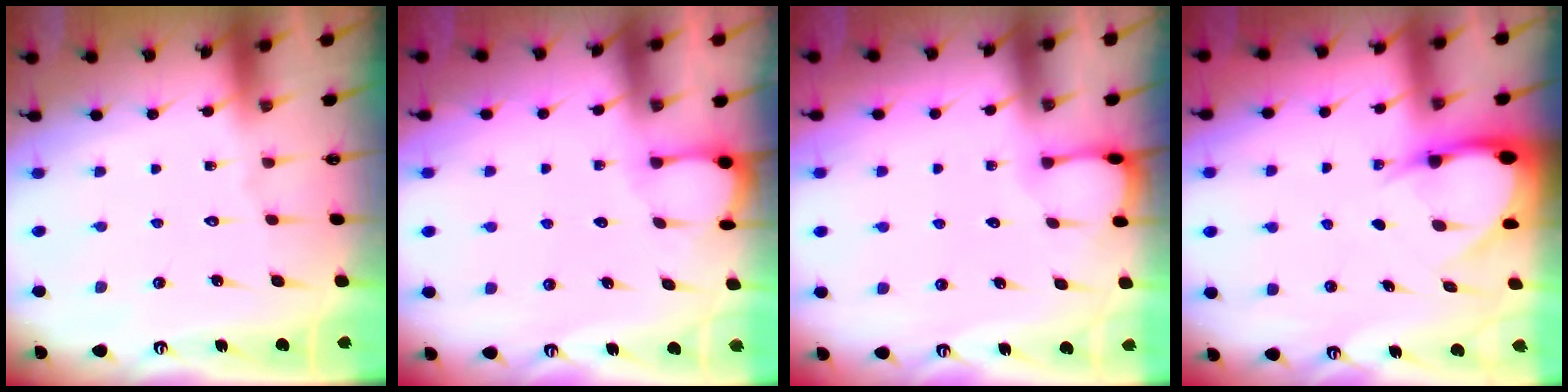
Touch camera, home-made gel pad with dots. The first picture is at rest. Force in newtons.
{"total": 2.1, "press": 2.1, "slide": 0.2}
{"total": 3.3, "press": 3.3, "slide": 0.4}
{"total": 4.6, "press": 4.6, "slide": 0.4}